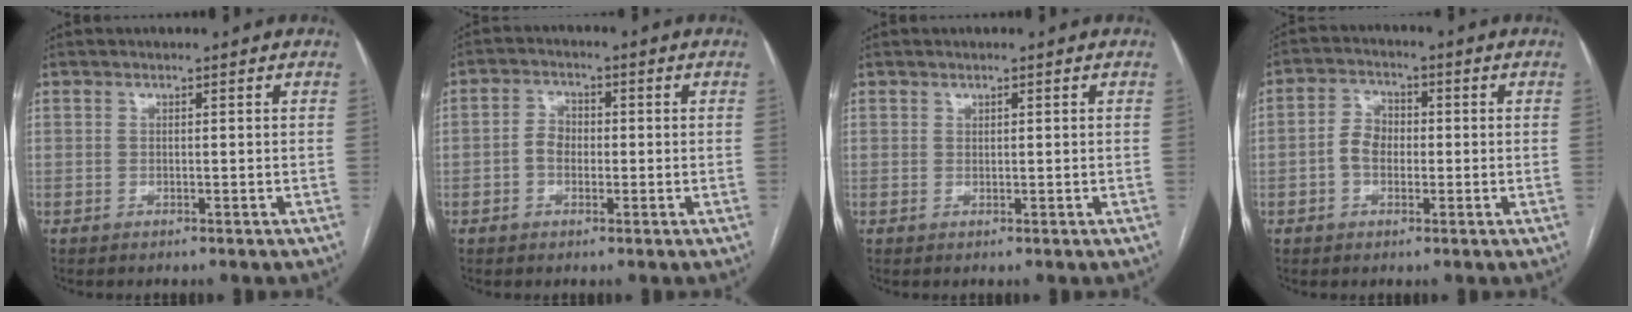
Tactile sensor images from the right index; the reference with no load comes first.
{"total": 3.5, "force": [-0.6, 2.5, 2.3], "torque": [-0.047, 0.014, -0.016]}
{"total": 0.5, "force": [0.3, 0.2, 0.4], "torque": [-0.006, -0.002, 0.004]}
{"total": 4.8, "force": [-0.8, 3.4, 3.3], "torque": [-0.071, 0.018, -0.018]}